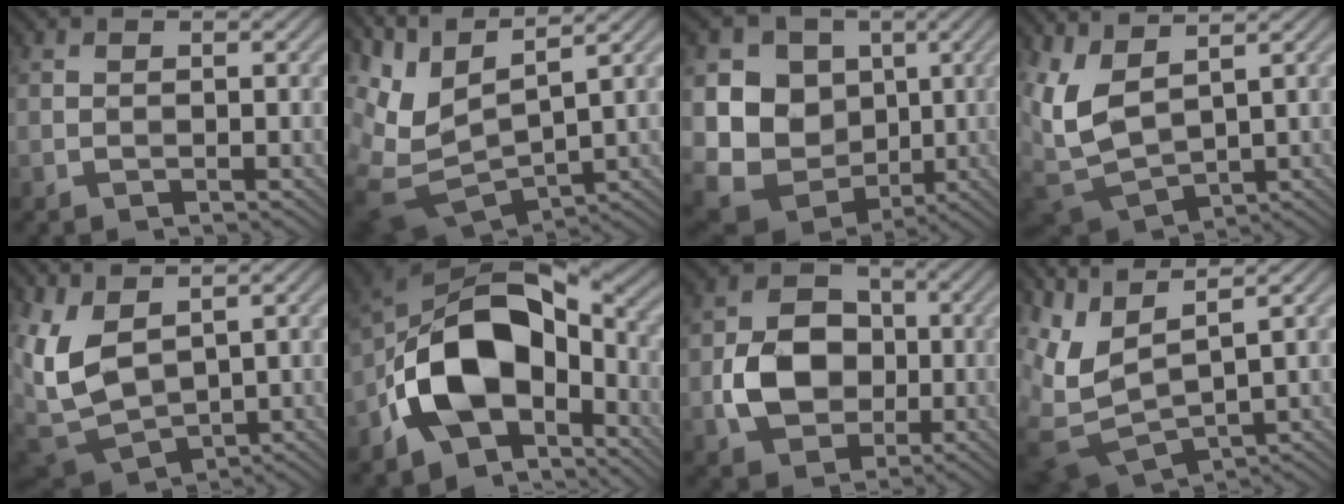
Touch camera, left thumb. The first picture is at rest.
{"total": 9.7, "force": [4.2, 4.0, 7.8], "torque": [-0.211, -0.007, 0.098]}
{"total": 13.6, "force": [1.0, 12.0, 6.2], "torque": [-0.180, -0.002, 0.014]}
{"total": 8.5, "force": [3.2, 4.3, 6.7], "torque": [-0.185, -0.009, 0.067]}
{"total": 8.8, "force": [2.4, 4.8, 7.0], "torque": [-0.198, -0.012, 0.048]}
{"total": 14.4, "force": [-5.0, 8.9, 10.2], "torque": [-0.180, -0.007, -0.100]}
{"total": 8.2, "force": [-1.4, 6.6, 4.7], "torque": [-0.094, -0.002, -0.034]}
{"total": 8.3, "force": [4.1, 2.8, 6.7], "torque": [-0.179, 0.000, 0.087]}